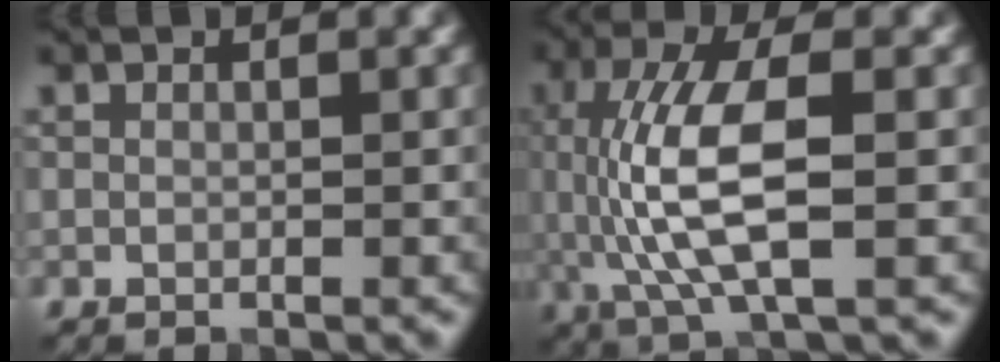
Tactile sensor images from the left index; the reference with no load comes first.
{"total": 8.4, "force": [-0.4, 2.7, 7.9], "torque": [-0.171, 0.004, -0.007]}